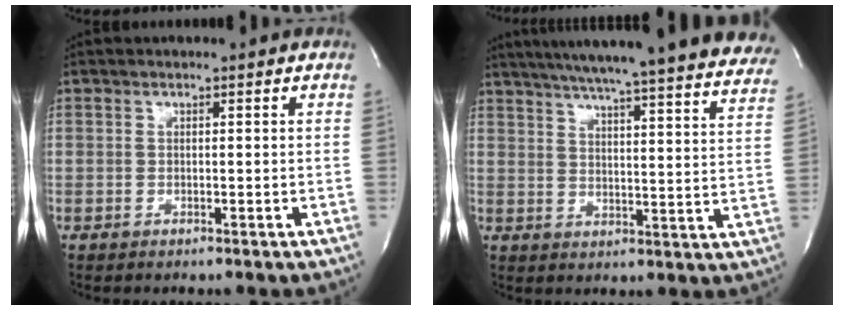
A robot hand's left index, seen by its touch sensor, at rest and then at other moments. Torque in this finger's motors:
{"motor_torque": [0.10, -0.20, 0.80, 0.15]}